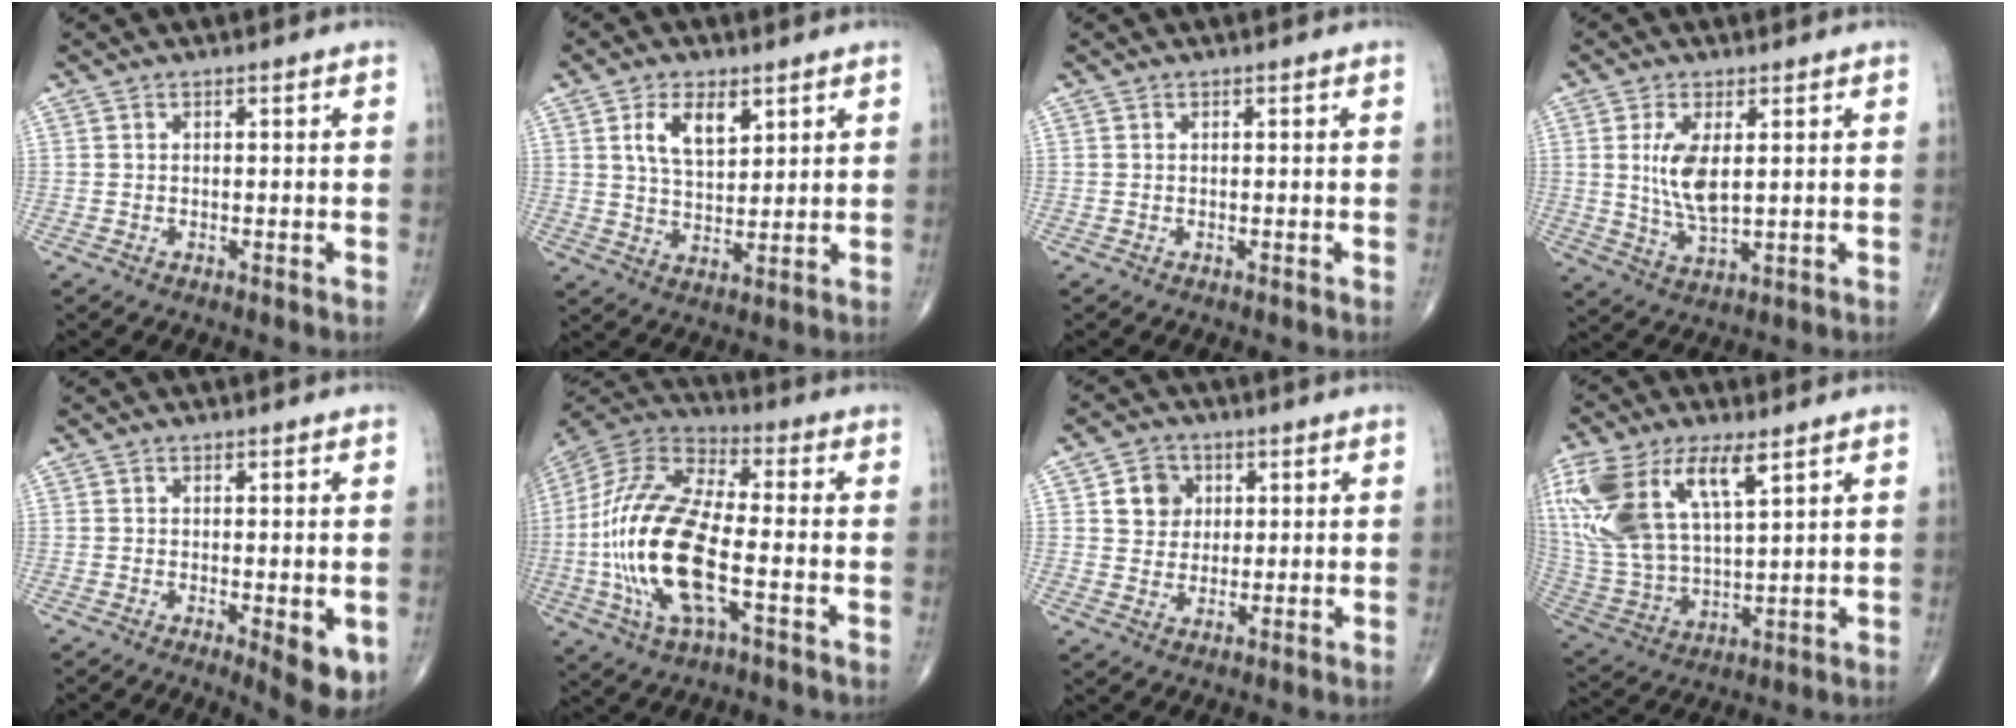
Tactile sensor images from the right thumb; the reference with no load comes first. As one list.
[{"total": 7.8, "force": [3.5, 4.1, 5.7], "torque": [-0.086, -0.020, 0.067]}, {"total": 0.0}, {"total": 8.1, "force": [1.5, 3.4, 7.2], "torque": [-0.143, -0.017, 0.038]}, {"total": 6.3, "force": [-1.6, 2.1, 5.8], "torque": [-0.072, -0.016, -0.019]}, {"total": 22.3, "force": [-4.3, 8.7, 20.1], "torque": [-0.443, 0.015, -0.077]}, {"total": 6.2, "force": [1.8, 5.4, 2.3], "torque": [-0.009, -0.003, 0.028]}, {"total": 22.2, "force": [9.8, 10.2, 17.1], "torque": [-0.378, -0.014, 0.196]}]